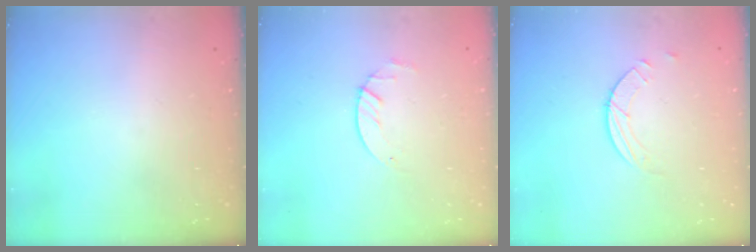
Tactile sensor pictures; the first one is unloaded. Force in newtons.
{"total": 1.8, "press": 1.8, "slide": 0.2}
{"total": 2.5, "press": 2.4, "slide": 0.2}